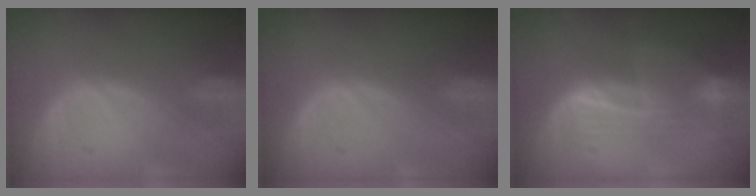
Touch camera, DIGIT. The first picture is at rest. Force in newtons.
{"total": 0.0}
{"total": 6.8, "press": 6.4, "slide": 2.3}